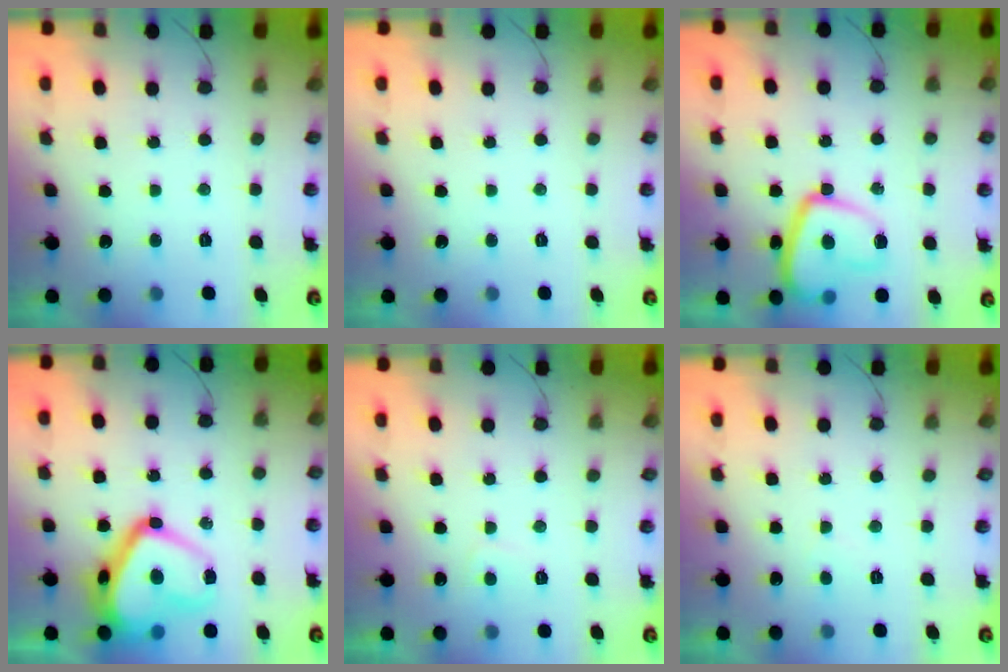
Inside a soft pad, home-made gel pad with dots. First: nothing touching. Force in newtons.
{"total": 0.0}
{"total": 16.0, "press": 15.9, "slide": 1.6}
{"total": 21.4, "press": 21.4, "slide": 1.5}
{"total": 2.1, "press": 2.0, "slide": 0.6}
{"total": 2.0, "press": 2.0, "slide": 0.5}